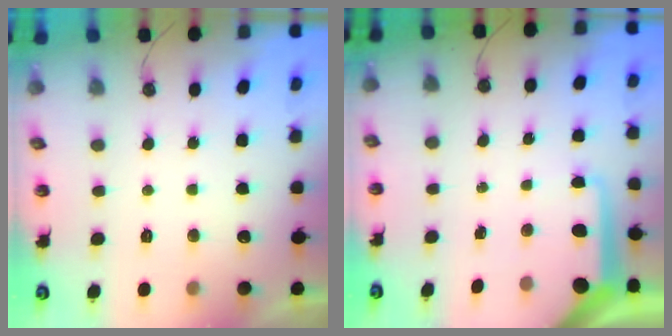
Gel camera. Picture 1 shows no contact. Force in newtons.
{"total": 7.7, "press": 7.6, "slide": 0.8}